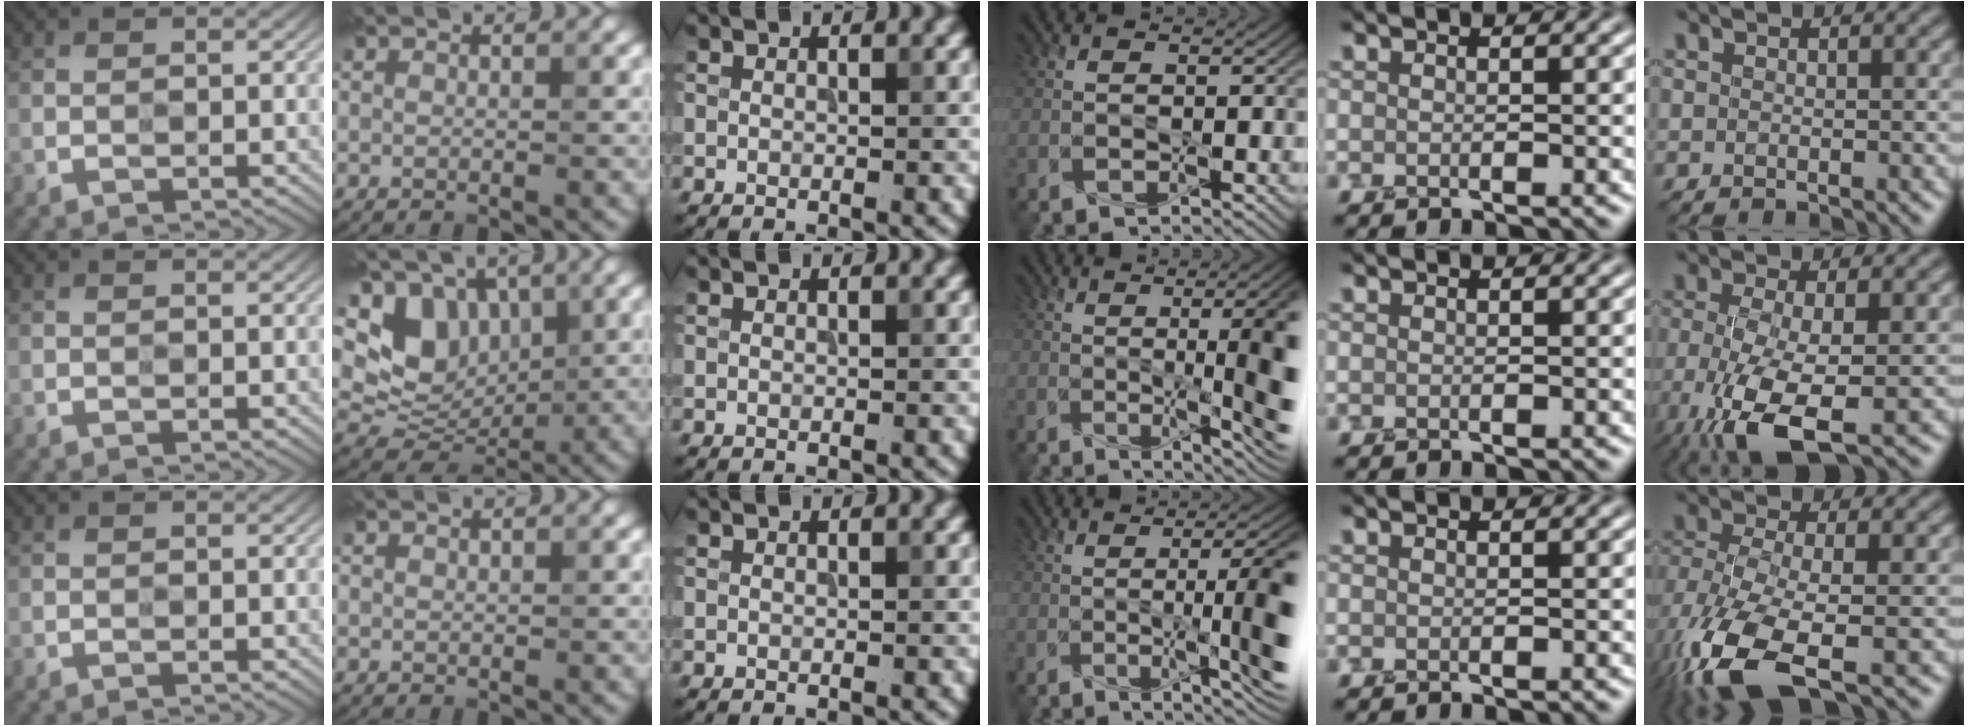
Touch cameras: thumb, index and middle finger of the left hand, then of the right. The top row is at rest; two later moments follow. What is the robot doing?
{"motion": "screw", "object": "flashlight"}